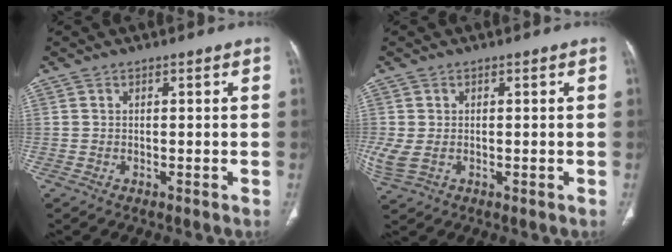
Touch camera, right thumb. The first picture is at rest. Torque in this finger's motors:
{"motor_torque": [2.62, 2.40, 0.25, 0.55, 0.25]}